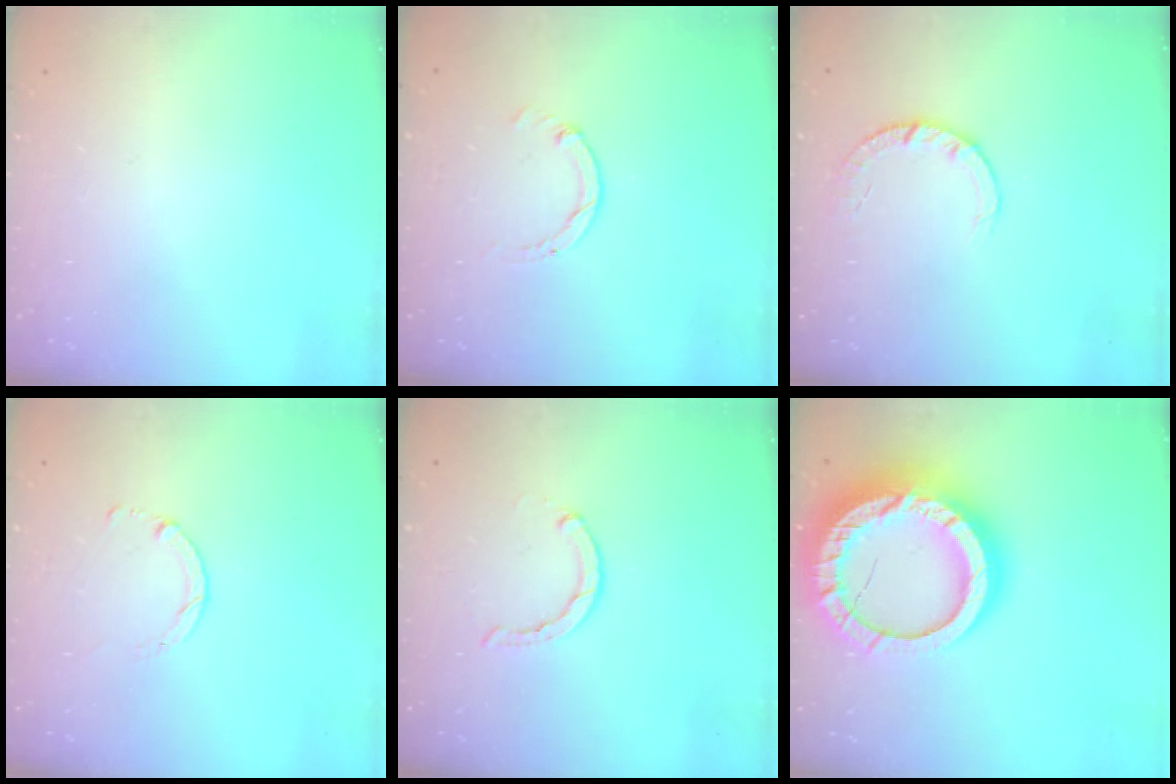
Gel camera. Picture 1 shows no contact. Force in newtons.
{"total": 0.0}
{"total": 2.8, "press": 2.8, "slide": 0.4}
{"total": 1.4, "press": 1.4, "slide": 0.2}
{"total": 1.5, "press": 1.5, "slide": 0.2}
{"total": 25.5, "press": 25.4, "slide": 2.4}